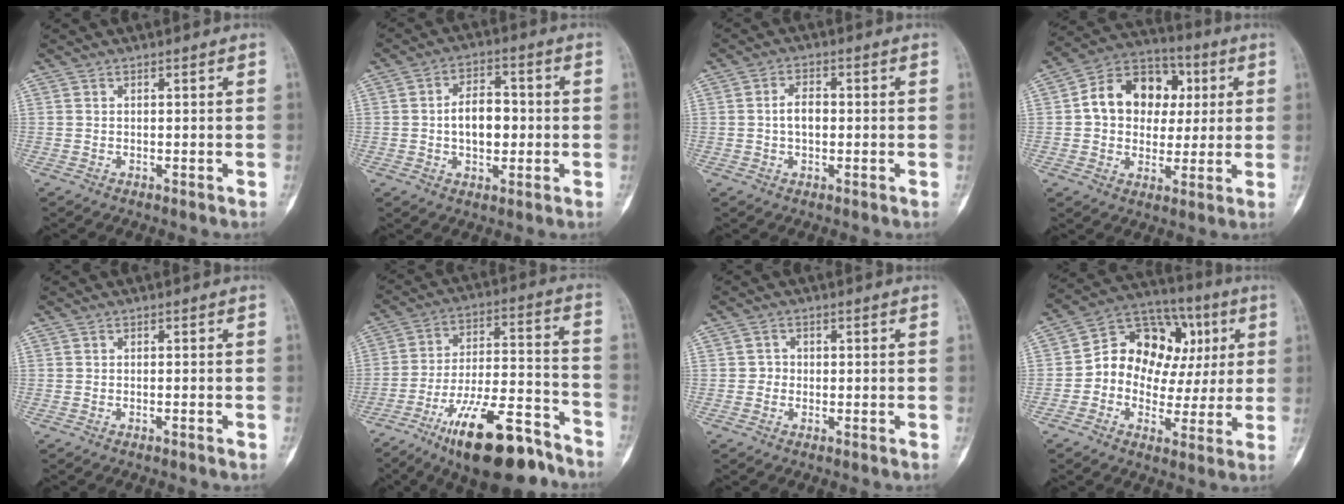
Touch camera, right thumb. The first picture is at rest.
{"total": 8.4, "force": [-0.3, 5.3, 6.5], "torque": [-0.086, 0.014, -0.009]}
{"total": 4.1, "force": [-0.2, 2.5, 3.2], "torque": [-0.055, 0.011, -0.007]}
{"total": 15.4, "force": [2.4, 12.0, 9.4], "torque": [-0.107, 0.018, 0.032]}
{"total": 0.7, "force": [-0.4, 0.1, 0.6], "torque": [-0.014, 0.002, -0.005]}
{"total": 21.4, "force": [-14.2, 6.9, 14.5], "torque": [-0.218, 0.084, -0.231]}
{"total": 4.5, "force": [-0.2, 4.4, 1.2], "torque": [0.018, 0.013, -0.011]}
{"total": 17.3, "force": [2.3, 13.3, 10.9], "torque": [-0.108, 0.040, 0.034]}